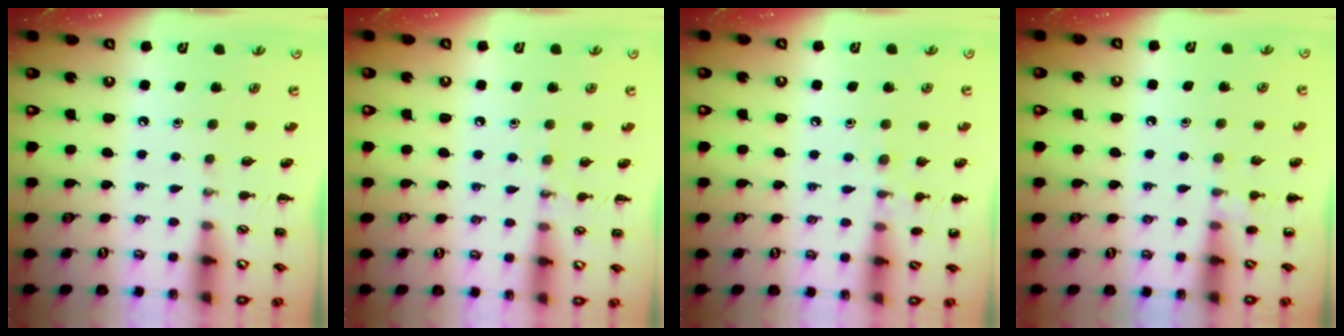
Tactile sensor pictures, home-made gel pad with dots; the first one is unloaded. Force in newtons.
{"total": 6.5, "press": 6.3, "slide": 1.6}
{"total": 7.8, "press": 7.6, "slide": 2.0}
{"total": 6.3, "press": 6.1, "slide": 1.6}